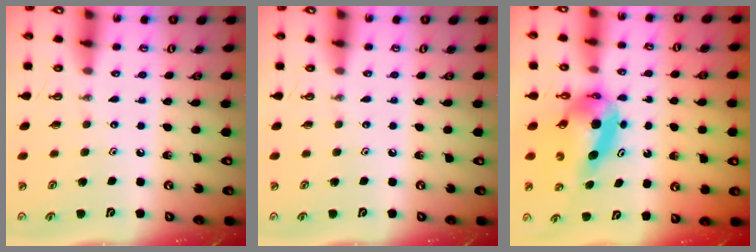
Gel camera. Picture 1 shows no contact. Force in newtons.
{"total": 0.0}
{"total": 6.0, "press": 5.9, "slide": 0.4}